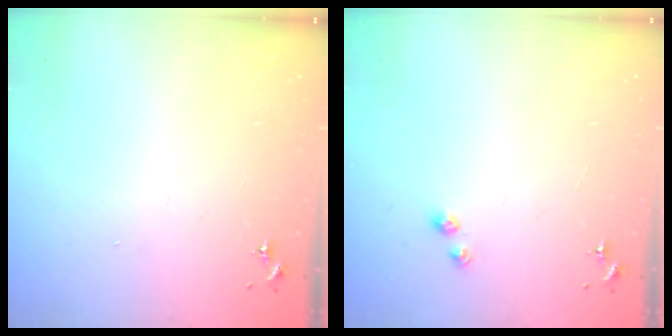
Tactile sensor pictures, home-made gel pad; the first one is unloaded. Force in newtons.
{"total": 2.6, "press": 2.6, "slide": 0.3}